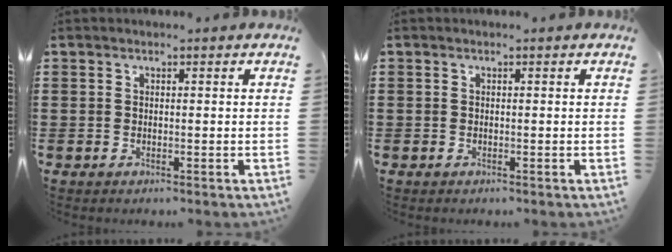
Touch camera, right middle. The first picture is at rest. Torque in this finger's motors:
{"motor_torque": [0.81, -0.45, 0.07, 0.04]}